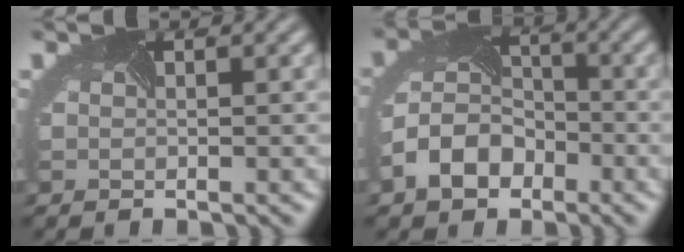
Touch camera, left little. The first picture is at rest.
{"total": 4.9, "force": [-2.5, 3.7, 2.0], "torque": [-0.049, 0.004, -0.059]}